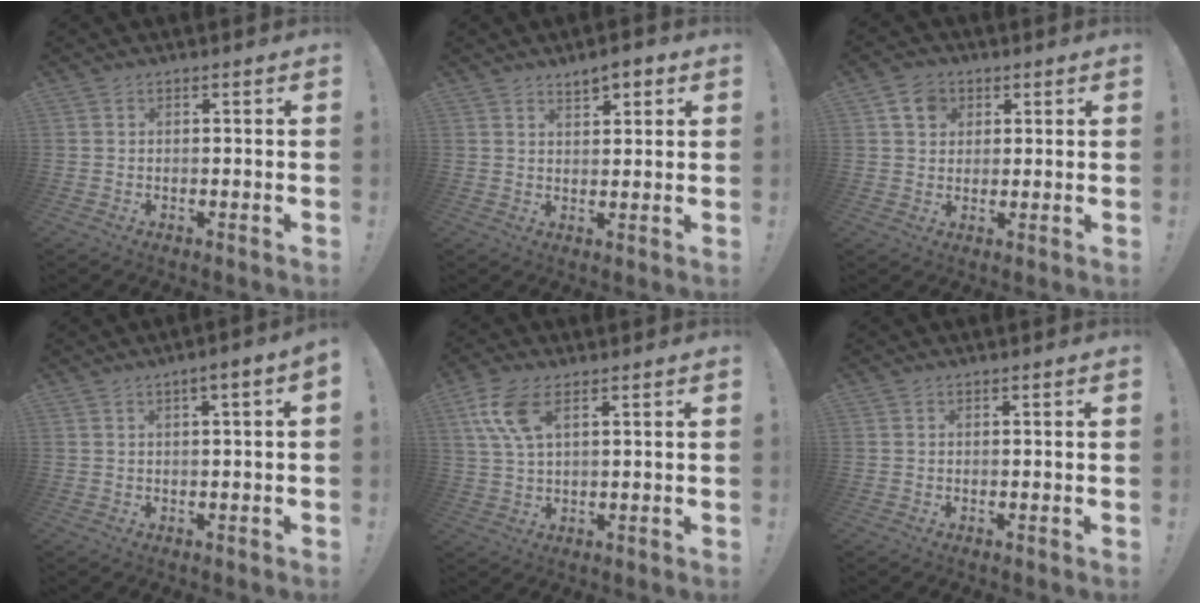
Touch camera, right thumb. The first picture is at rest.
{"total": 4.8, "force": [3.4, 2.1, 2.6], "torque": [-0.031, -0.016, 0.059]}
{"total": 6.4, "force": [2.9, 5.1, 2.7], "torque": [-0.036, -0.007, 0.055]}
{"total": 3.0, "force": [0.2, -0.1, 3.0], "torque": [-0.050, -0.001, 0.002]}
{"total": 8.8, "force": [3.8, 3.7, 7.0], "torque": [-0.137, -0.004, 0.074]}
{"total": 0.0}